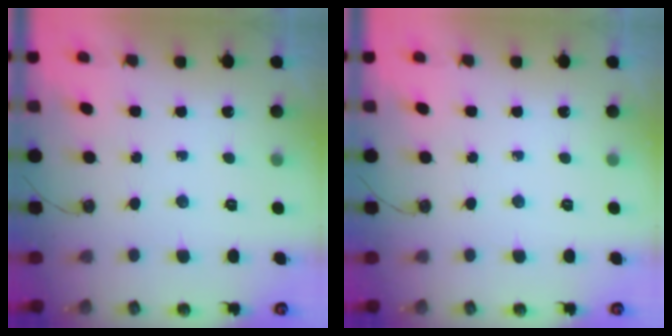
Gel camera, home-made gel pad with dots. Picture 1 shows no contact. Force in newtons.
{"total": 0.0}